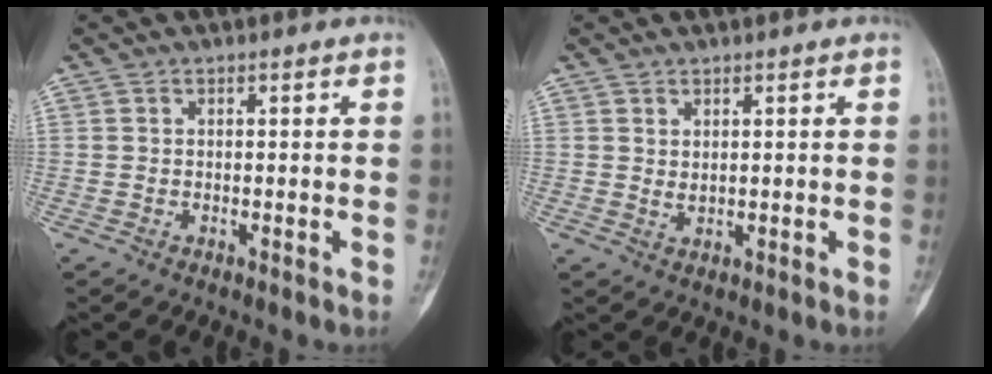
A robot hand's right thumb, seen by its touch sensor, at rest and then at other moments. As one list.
[{"total": 1.3, "force": [0.6, 0.6, 1.0], "torque": [-0.016, -0.008, 0.016]}]